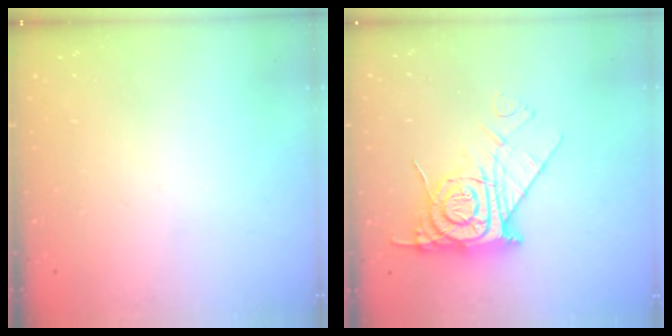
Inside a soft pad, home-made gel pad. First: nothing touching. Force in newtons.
{"total": 12.8, "press": 12.7, "slide": 1.2}